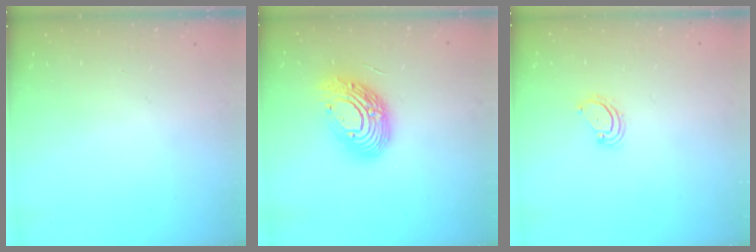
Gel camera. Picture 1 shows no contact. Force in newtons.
{"total": 15.7, "press": 15.7, "slide": 1.1}
{"total": 2.8, "press": 2.8, "slide": 0.3}